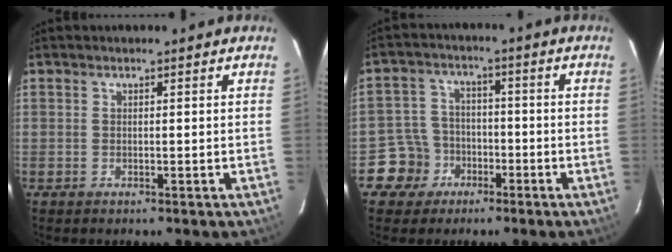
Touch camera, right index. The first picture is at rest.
{"total": 7.1, "force": [-3.6, 6.1, 0.3], "torque": [-0.026, 0.029, -0.061]}